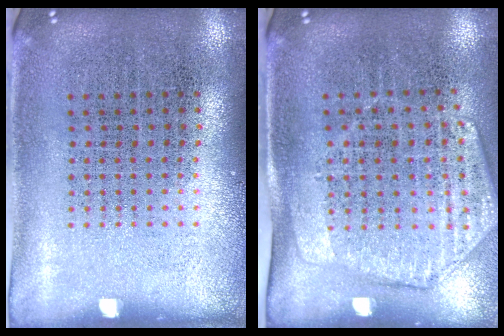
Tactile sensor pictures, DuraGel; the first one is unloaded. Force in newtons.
{"total": 1.8, "press": 1.5, "slide": 1.0}